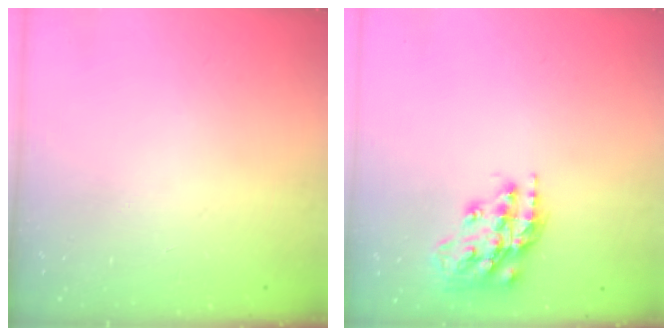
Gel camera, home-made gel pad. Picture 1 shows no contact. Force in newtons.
{"total": 15.5, "press": 15.5, "slide": 1.1}